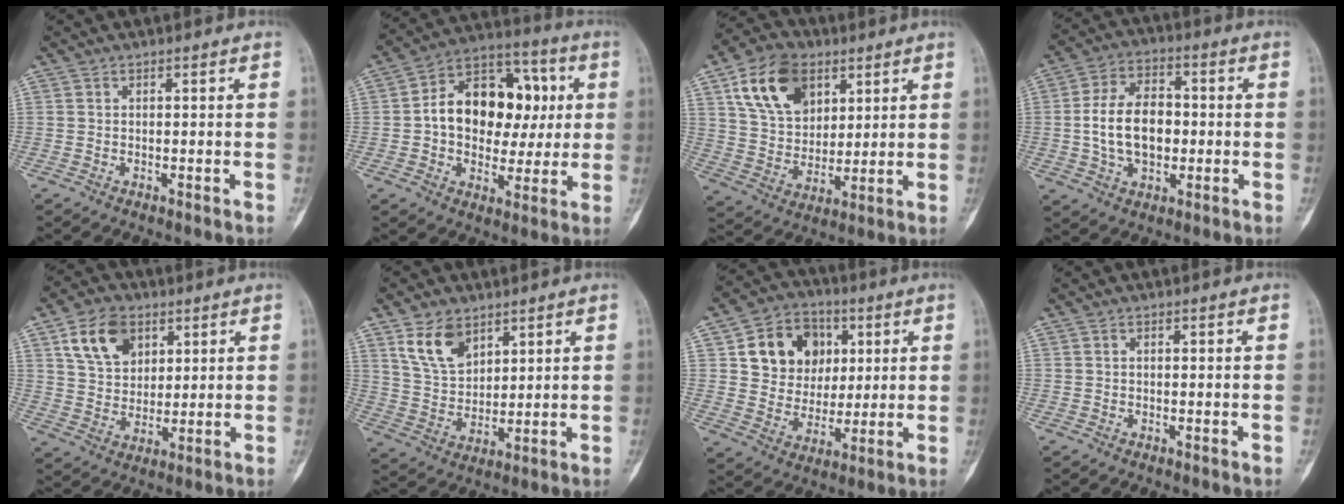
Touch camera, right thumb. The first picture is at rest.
{"total": 18.7, "force": [1.7, 13.2, 13.2], "torque": [-0.153, 0.031, 0.022]}
{"total": 15.4, "force": [7.0, 10.4, 9.0], "torque": [-0.132, -0.019, 0.130]}
{"total": 12.9, "force": [-0.6, 8.4, 9.8], "torque": [-0.160, 0.018, -0.011]}
{"total": 10.9, "force": [5.0, 7.5, 6.1], "torque": [-0.080, -0.015, 0.096]}
{"total": 9.5, "force": [5.6, 5.7, 5.1], "torque": [-0.078, -0.029, 0.118]}
{"total": 14.3, "force": [4.5, 11.8, 6.8], "torque": [-0.069, -0.006, 0.080]}
{"total": 0.0}